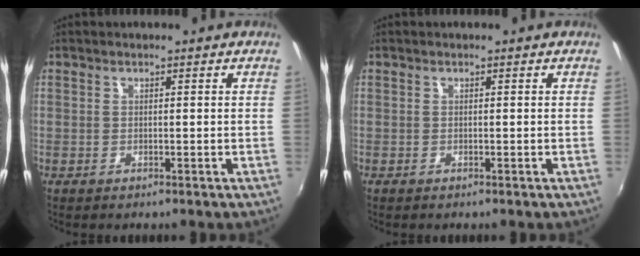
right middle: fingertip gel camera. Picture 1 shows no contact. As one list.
[{"total": 0.0}]